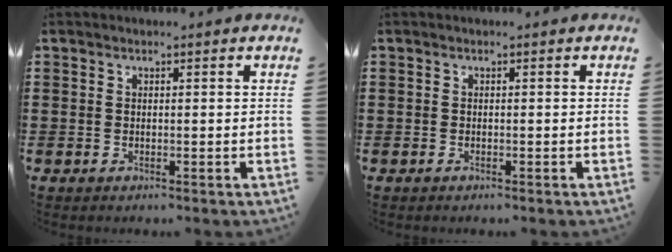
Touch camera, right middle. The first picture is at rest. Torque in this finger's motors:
{"motor_torque": [0.02, 0.23, 0.00, -0.01]}